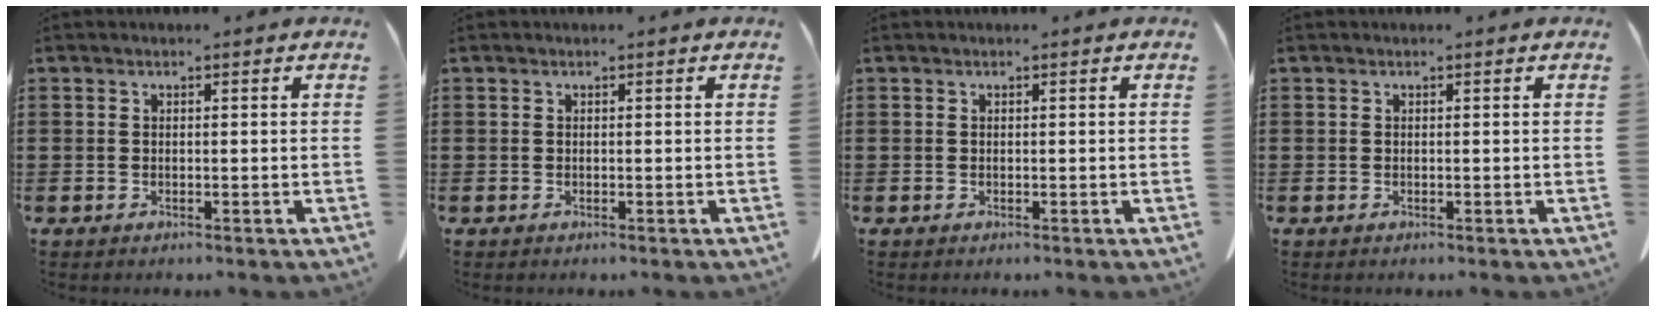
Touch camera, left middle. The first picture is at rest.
{"total": 0.0}
{"total": 0.0}
{"total": 0.0}